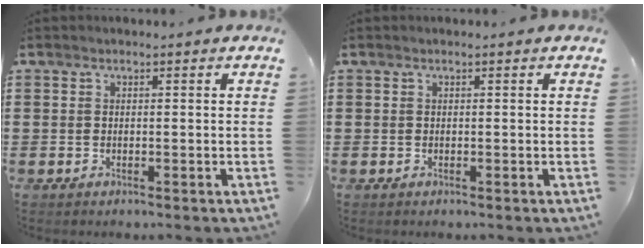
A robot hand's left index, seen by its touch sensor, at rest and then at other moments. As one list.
[{"total": 0.0}]